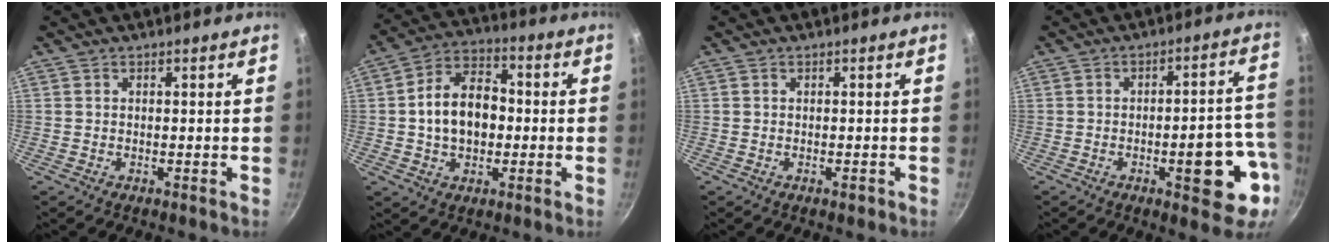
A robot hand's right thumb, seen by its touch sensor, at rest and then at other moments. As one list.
[{"total": 12.3, "force": [-0.4, 8.6, 8.8], "torque": [-0.119, 0.028, -0.016]}, {"total": 0.9, "force": [-0.5, 0.5, 0.6], "torque": [-0.006, 0.004, -0.008]}, {"total": 12.9, "force": [-4.4, 4.7, 11.3], "torque": [-0.110, 0.035, -0.054]}]